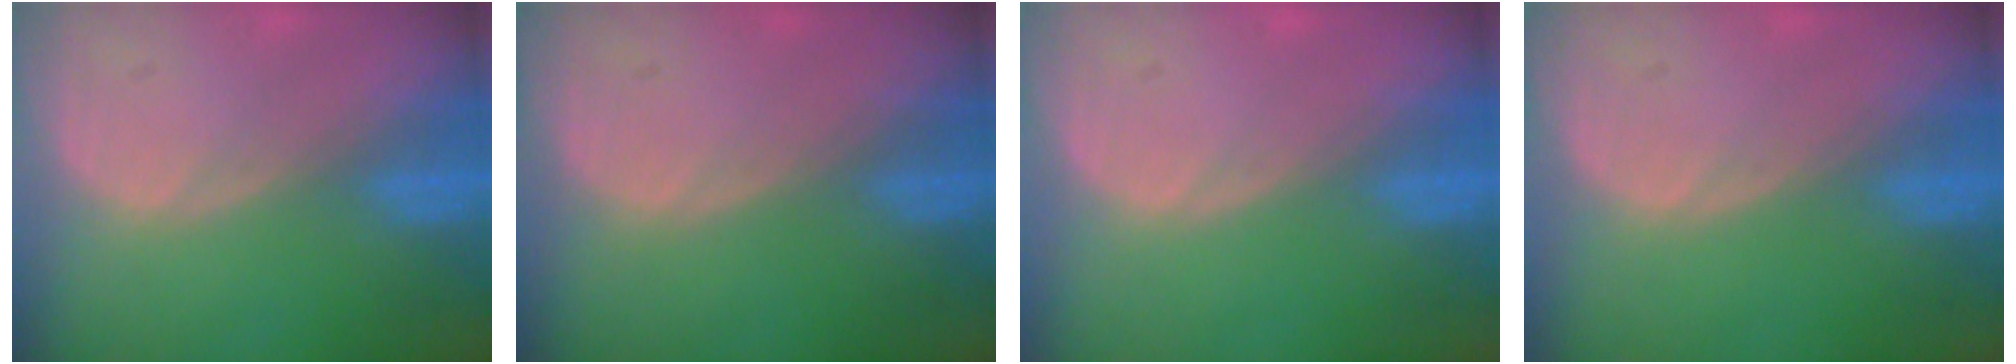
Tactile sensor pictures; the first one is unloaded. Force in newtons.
{"total": 0.0}
{"total": 0.0}
{"total": 0.0}